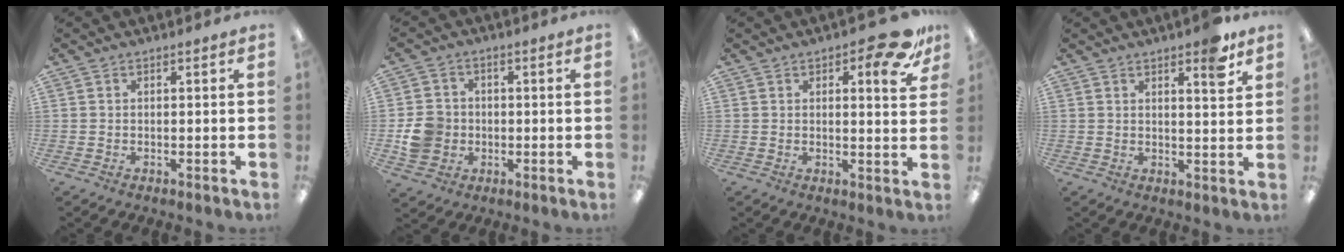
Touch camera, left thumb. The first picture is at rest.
{"total": 7.5, "force": [-1.0, 6.9, 2.8], "torque": [-0.054, 0.017, -0.015]}
{"total": 10.0, "force": [6.0, 3.6, 7.1], "torque": [-0.076, -0.032, 0.095]}
{"total": 6.1, "force": [4.3, 1.4, 4.1], "torque": [-0.046, -0.027, 0.065]}